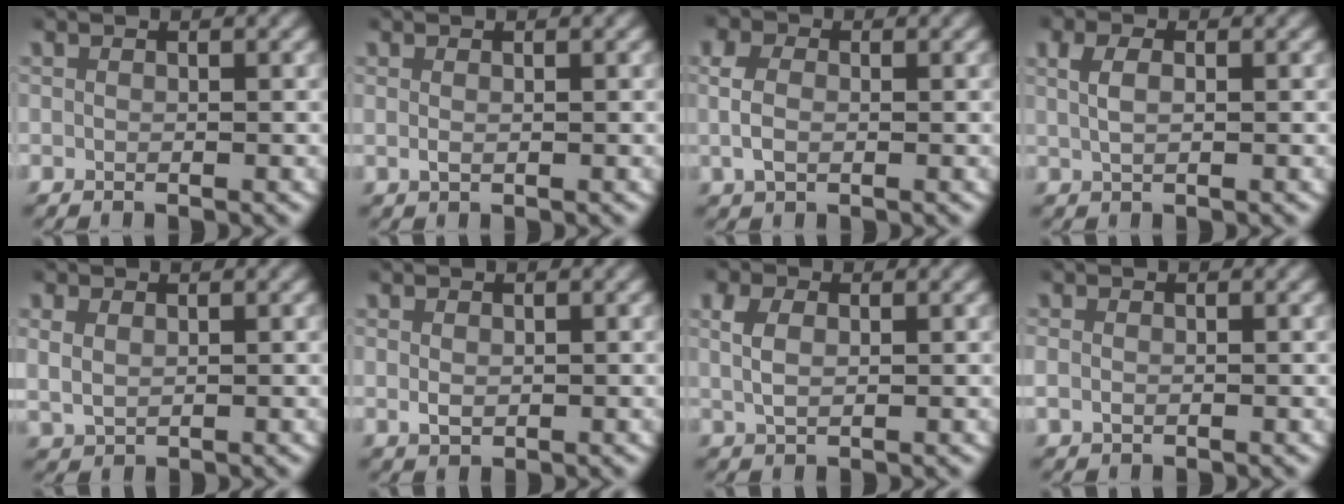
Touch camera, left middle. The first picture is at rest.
{"total": 0.6, "force": [0.2, 0.0, 0.6], "torque": [-0.014, -0.002, 0.006]}
{"total": 3.4, "force": [0.1, 2.7, 2.1], "torque": [-0.055, -0.004, 0.004]}
{"total": 2.1, "force": [0.6, 1.2, 1.6], "torque": [-0.036, 0.001, 0.013]}
{"total": 2.7, "force": [0.8, 2.3, 1.3], "torque": [-0.045, -0.006, 0.022]}
{"total": 1.0, "force": [0.2, 0.6, 0.7], "torque": [-0.019, -0.005, 0.011]}
{"total": 2.6, "force": [0.6, 1.8, 1.8], "torque": [-0.049, -0.006, 0.018]}
{"total": 1.1, "force": [0.1, 0.8, 0.7], "torque": [-0.025, -0.003, 0.006]}